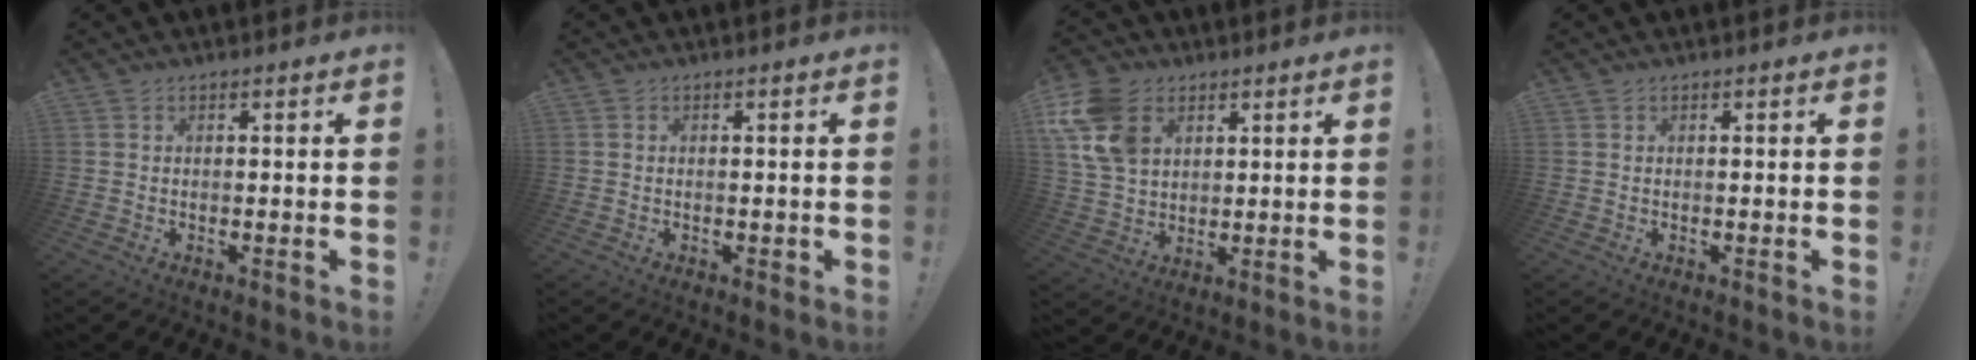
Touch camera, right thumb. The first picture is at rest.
{"total": 0.8, "force": [-0.1, 0.6, 0.6], "torque": [0.000, 0.000, -0.002]}
{"total": 15.2, "force": [6.3, 10.9, 8.5], "torque": [-0.170, -0.019, 0.127]}
{"total": 0.0}